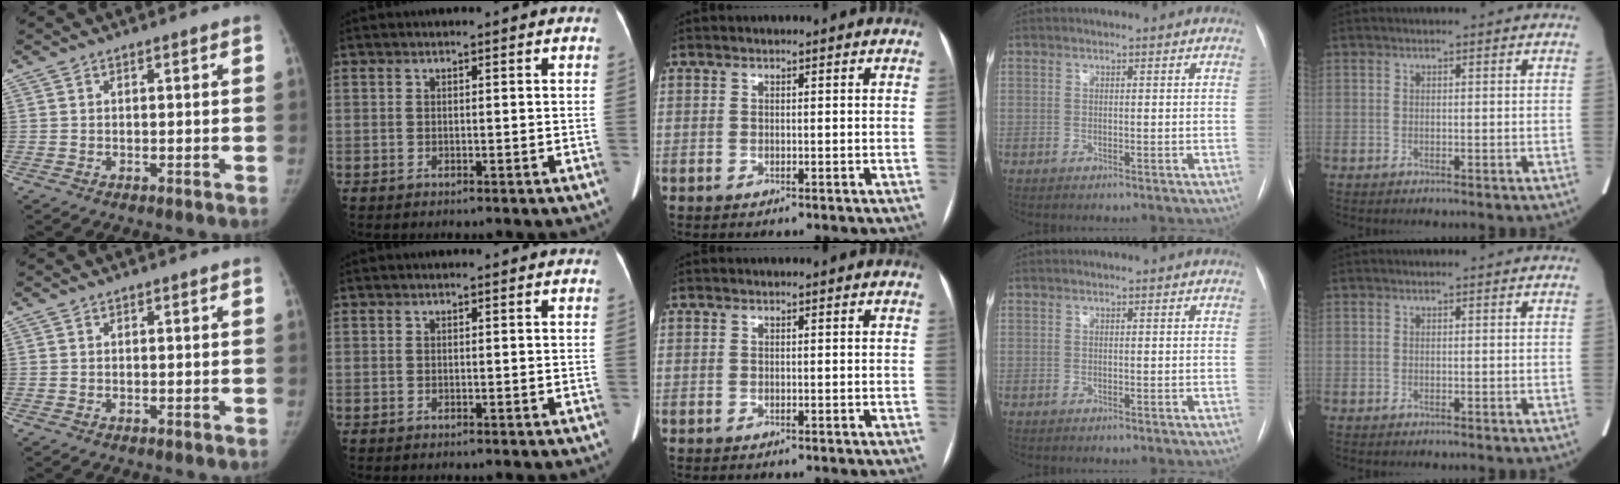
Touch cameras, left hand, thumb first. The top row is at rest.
{}